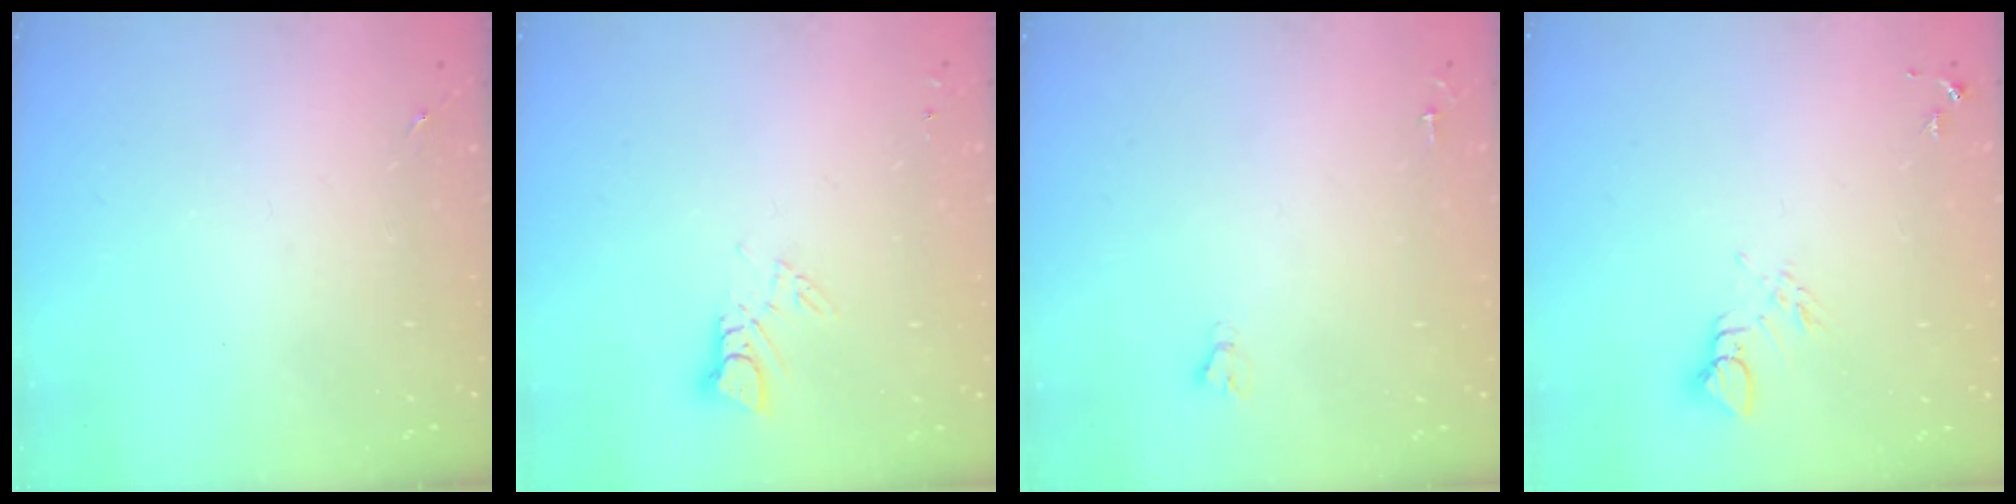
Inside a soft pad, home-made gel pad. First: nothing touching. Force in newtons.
{"total": 3.7, "press": 3.7, "slide": 0.4}
{"total": 1.8, "press": 1.8, "slide": 0.1}
{"total": 5.0, "press": 4.9, "slide": 0.5}